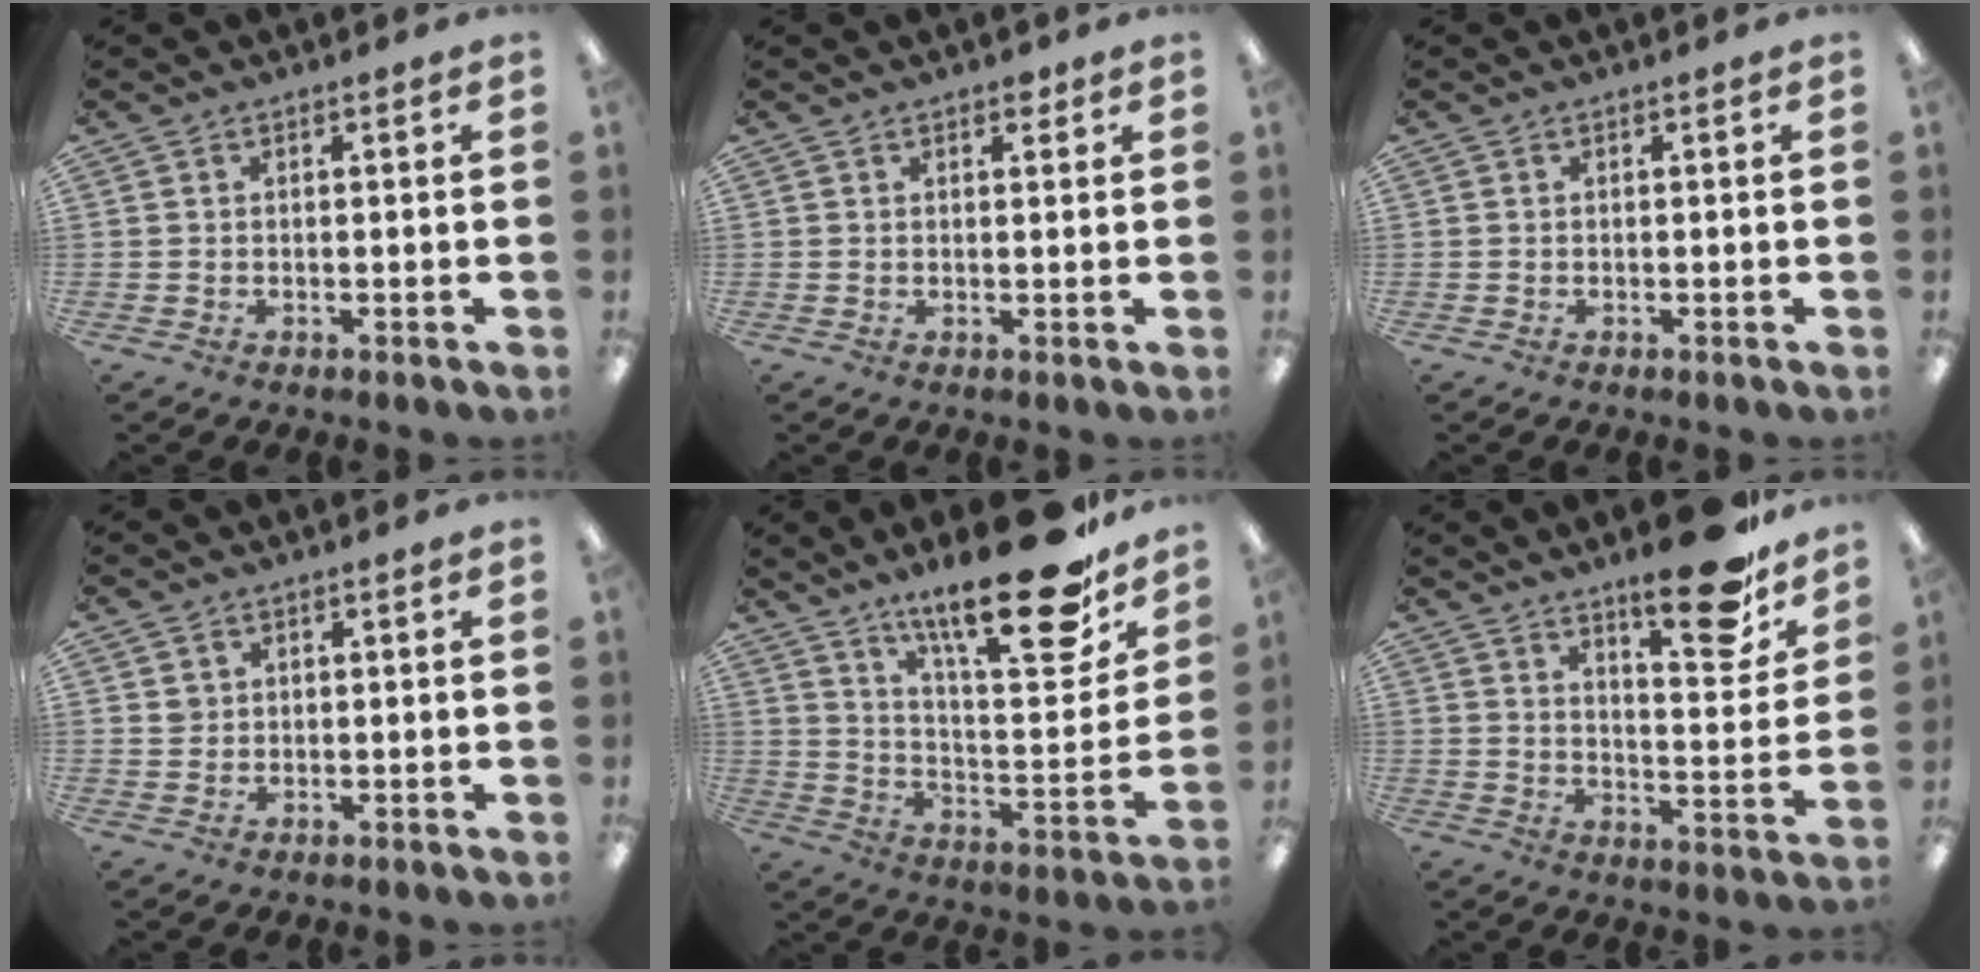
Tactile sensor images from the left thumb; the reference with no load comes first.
{"total": 2.3, "force": [1.6, 1.2, 1.1], "torque": [0.000, -0.007, 0.023]}
{"total": 0.0}
{"total": 2.0, "force": [0.9, 1.8, 0.2], "torque": [0.001, -0.001, 0.015]}
{"total": 24.5, "force": [17.8, 6.3, 15.6], "torque": [-0.223, -0.124, 0.285]}
{"total": 17.2, "force": [12.7, 5.3, 10.2], "torque": [-0.129, -0.088, 0.204]}